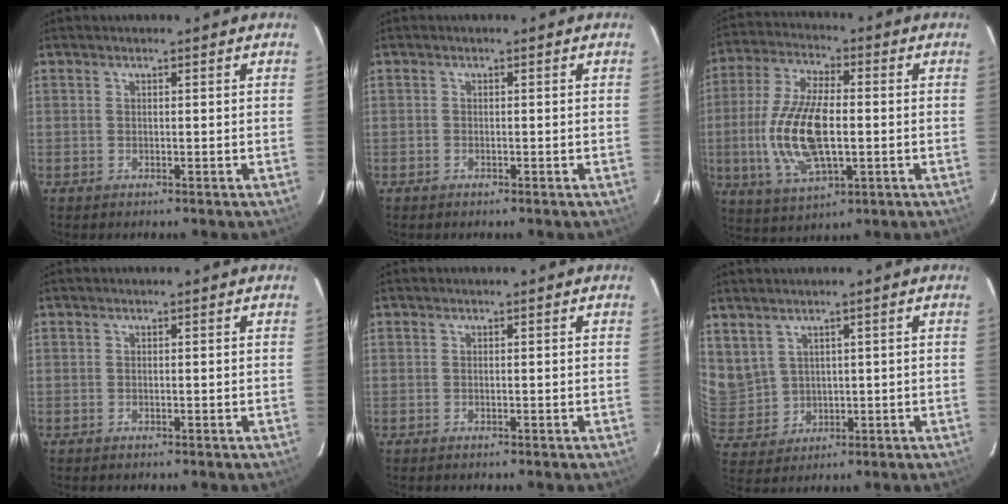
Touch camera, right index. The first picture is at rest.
{"total": 0.7, "force": [-0.5, 0.4, 0.0], "torque": [0.000, 0.002, -0.010]}
{"total": 15.6, "force": [-1.8, 6.5, 14.1], "torque": [-0.296, -0.002, -0.030]}
{"total": 0.0}
{"total": 0.0}
{"total": 7.2, "force": [4.2, 5.2, 2.6], "torque": [-0.061, 0.007, 0.109]}